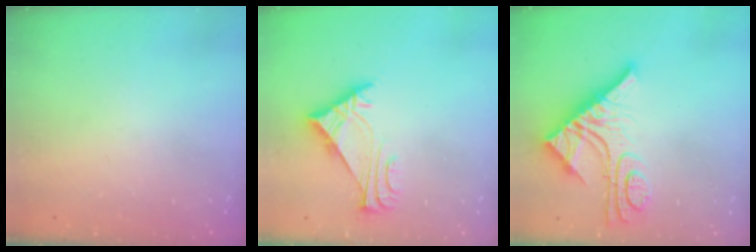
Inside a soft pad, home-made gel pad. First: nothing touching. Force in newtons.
{"total": 6.5, "press": 6.4, "slide": 1.2}
{"total": 15.3, "press": 15.3, "slide": 1.4}